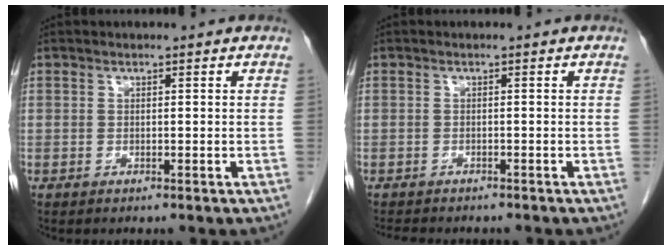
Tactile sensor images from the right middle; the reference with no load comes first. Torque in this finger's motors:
{"motor_torque": [0.02, -0.01, 0.00, 0.00]}